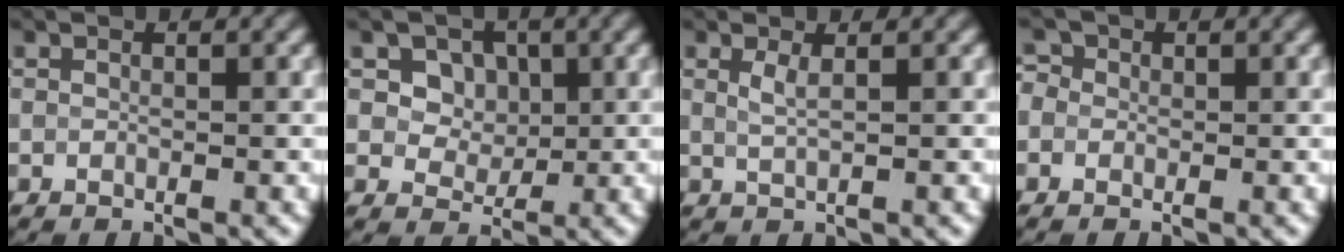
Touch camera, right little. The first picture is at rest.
{"total": 4.1, "force": [1.4, 3.3, 2.0], "torque": [-0.042, -0.008, 0.026]}
{"total": 1.5, "force": [0.5, 0.4, 1.3], "torque": [-0.027, -0.001, 0.011]}
{"total": 2.1, "force": [0.6, 1.8, 0.9], "torque": [-0.001, 0.013, -0.015]}